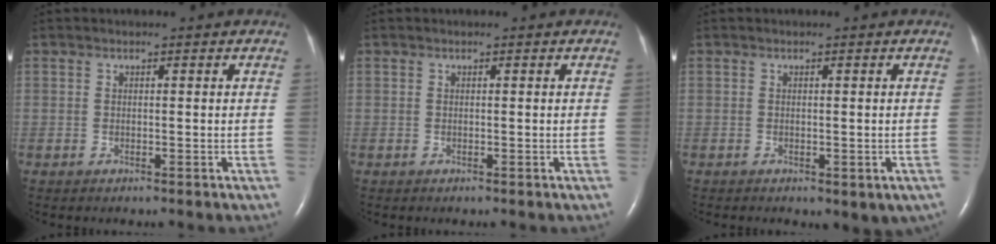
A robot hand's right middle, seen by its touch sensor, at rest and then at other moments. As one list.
[{"total": 0.0}, {"total": 3.0, "force": [-1.3, 1.5, 2.2], "torque": [-0.021, -0.004, -0.011]}]